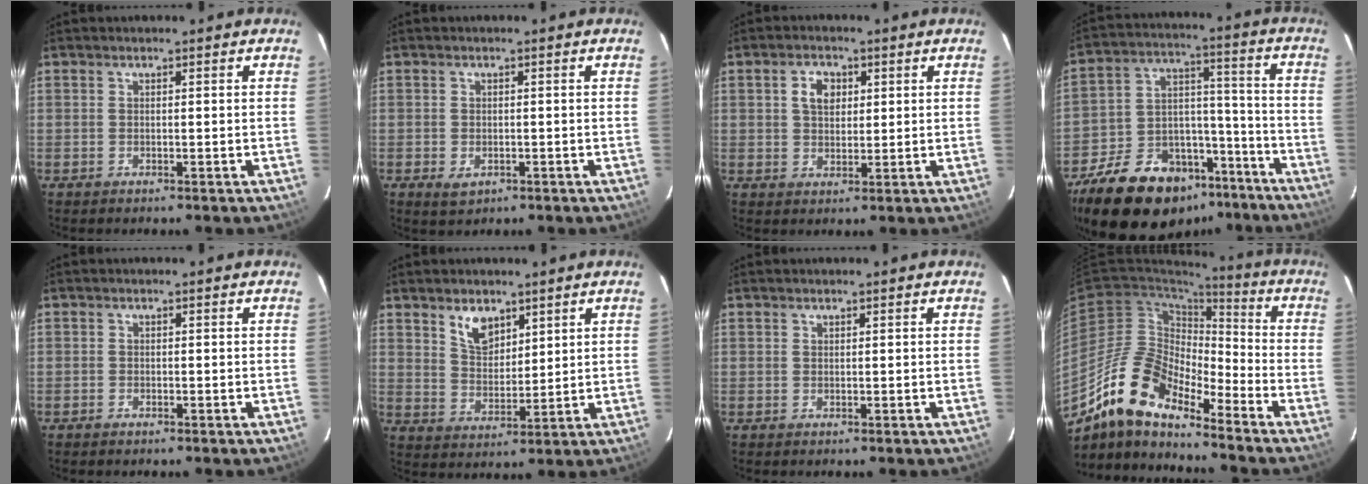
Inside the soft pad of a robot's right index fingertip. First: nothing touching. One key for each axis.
{"total": 2.6, "fx": -1.0, "fy": 1.9, "fz": 1.5, "tx": -0.026, "ty": -0.004, "tz": -0.013}
{"total": 4.6, "fx": 1.4, "fy": 3.3, "fz": 2.9, "tx": -0.045, "ty": 0.012, "tz": 0.027}
{"total": 22.9, "fx": -16.5, "fy": 12.3, "fz": 10.2, "tx": -0.214, "ty": 0.050, "tz": -0.239}
{"total": 0.6, "fx": -0.6, "fy": 0.3, "fz": 0.1, "tx": -0.003, "ty": 0.003, "tz": -0.013}
{"total": 6.4, "fx": 4.1, "fy": 3.6, "fz": 3.4, "tx": -0.055, "ty": 0.005, "tz": 0.081}
{"total": 0.0}
{"total": 15.6, "fx": -12.1, "fy": 4.8, "fz": 8.5, "tx": -0.150, "ty": -0.005, "tz": -0.243}